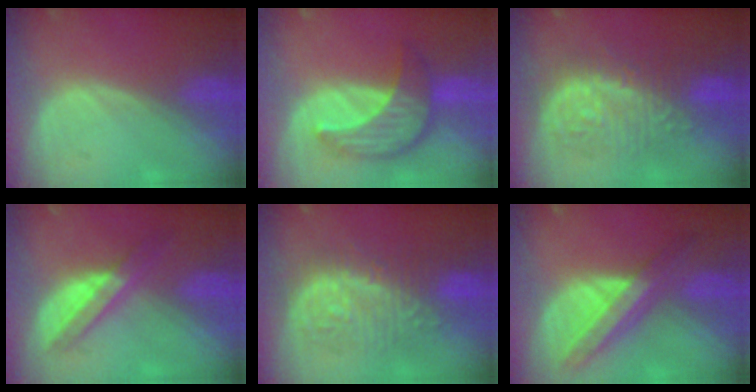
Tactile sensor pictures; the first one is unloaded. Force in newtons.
{"total": 7.8, "press": 7.5, "slide": 2.3}
{"total": 9.2, "press": 9.2, "slide": 0.0}
{"total": 5.5, "press": 5.3, "slide": 1.6}
{"total": 9.2, "press": 9.2, "slide": 0.0}
{"total": 8.7, "press": 7.4, "slide": 4.5}